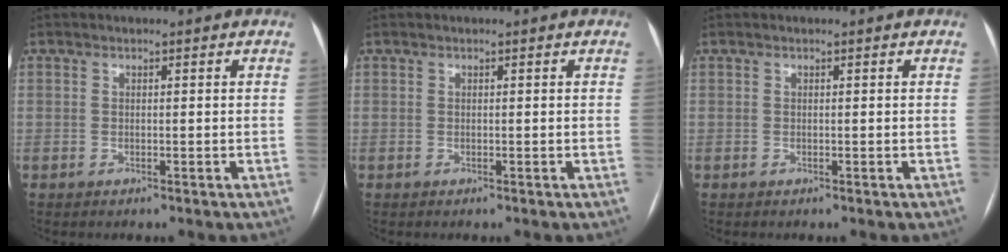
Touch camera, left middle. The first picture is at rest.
{"total": 0.0}
{"total": 0.0}